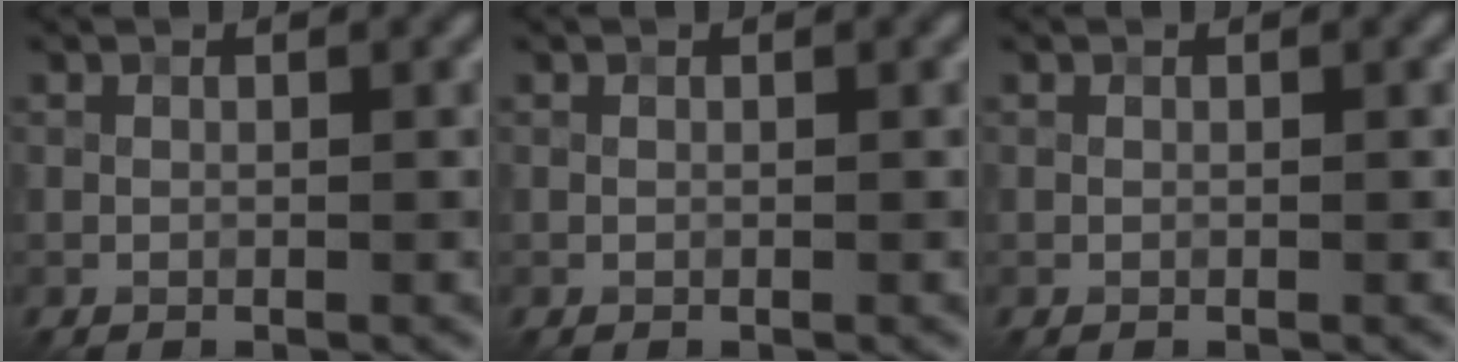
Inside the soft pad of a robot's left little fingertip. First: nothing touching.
{"total": 0.0}
{"total": 0.0}